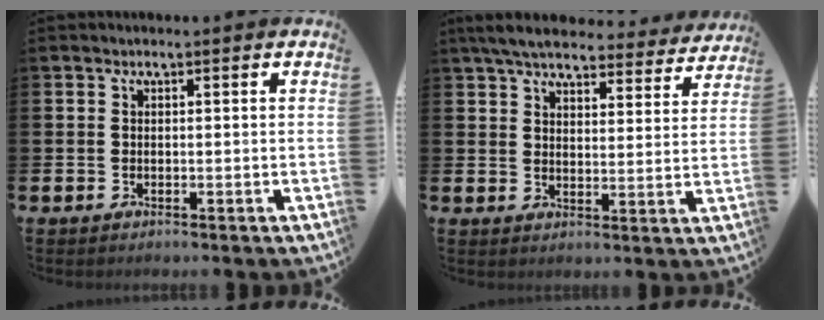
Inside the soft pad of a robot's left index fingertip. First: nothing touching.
{"total": 6.3, "force": [5.9, 1.3, 1.9], "torque": [-0.055, -0.031, 0.104]}